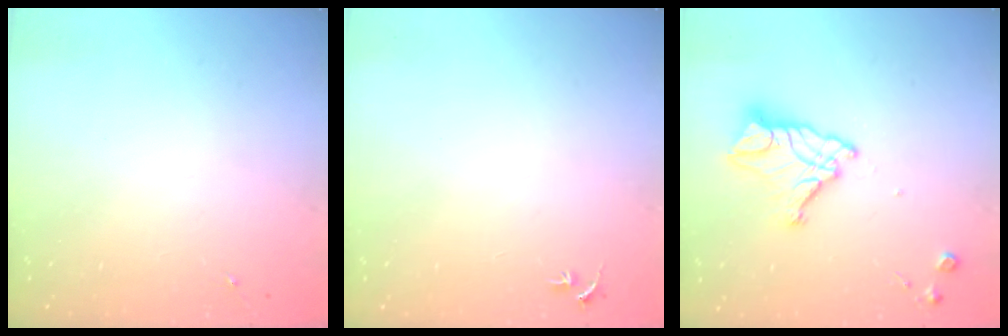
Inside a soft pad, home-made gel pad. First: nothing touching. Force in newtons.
{"total": 2.7, "press": 2.7, "slide": 0.3}
{"total": 13.7, "press": 13.7, "slide": 1.3}